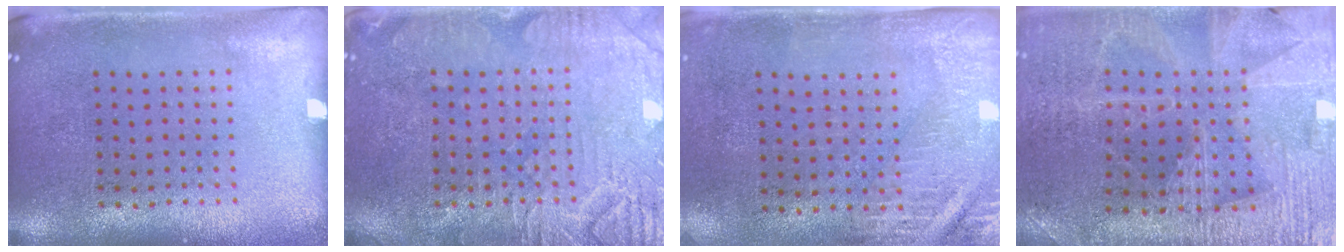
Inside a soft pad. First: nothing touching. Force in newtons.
{"total": 4.5, "press": 4.5, "slide": 0.6}
{"total": 2.9, "press": 2.5, "slide": 1.4}
{"total": 3.0, "press": 3.0, "slide": 0.4}